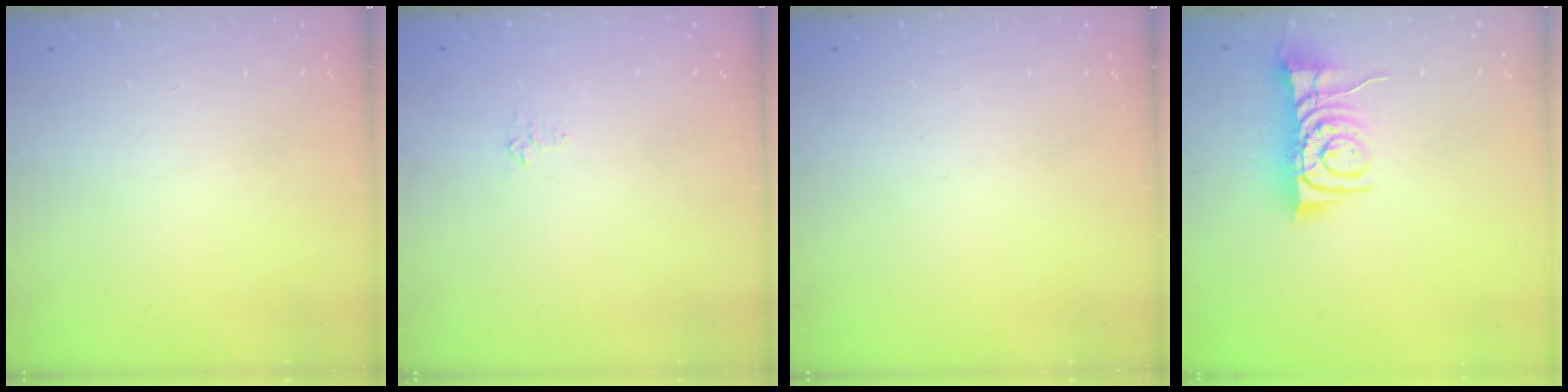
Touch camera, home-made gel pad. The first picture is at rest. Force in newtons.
{"total": 3.3, "press": 3.2, "slide": 0.4}
{"total": 0.0}
{"total": 8.8, "press": 8.8, "slide": 0.5}